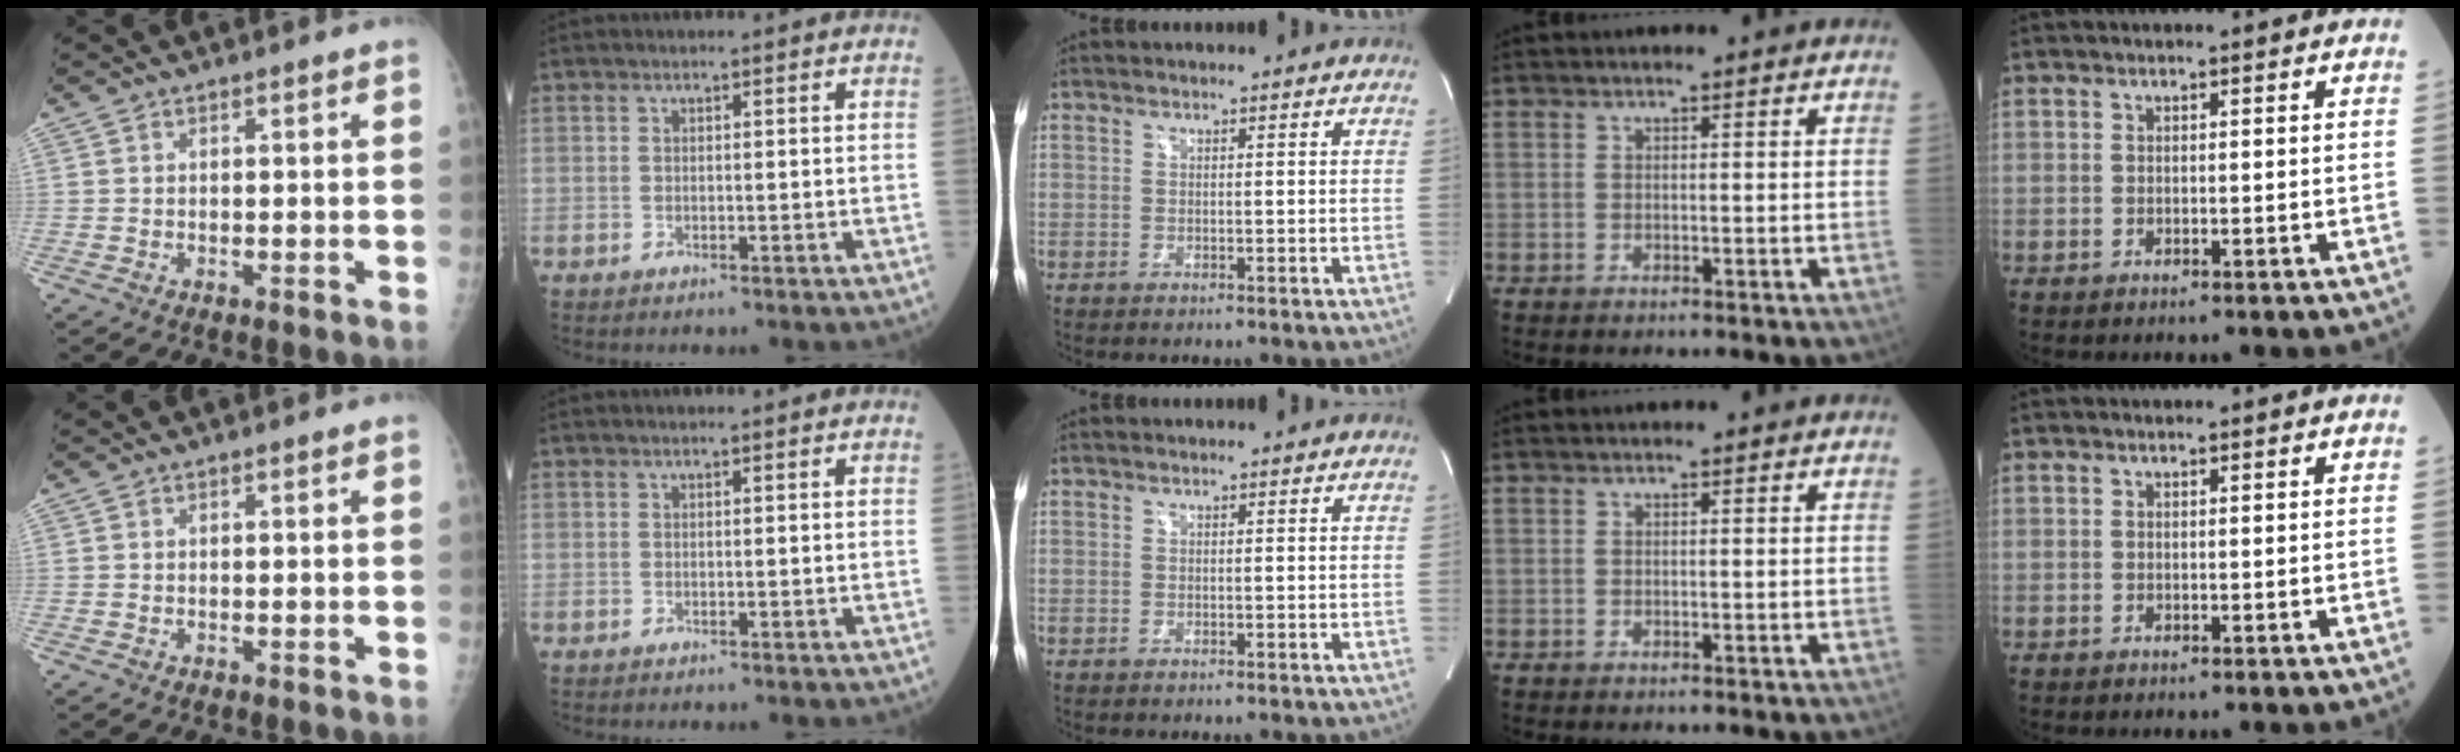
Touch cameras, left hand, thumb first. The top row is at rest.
{}